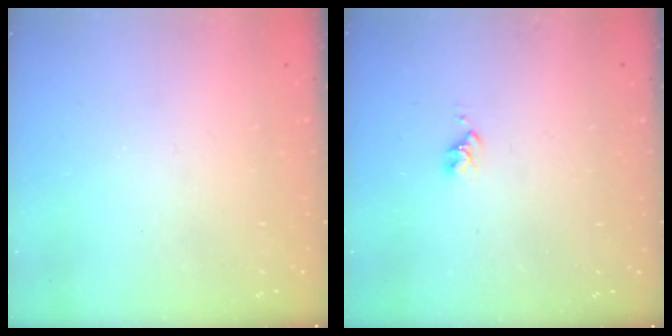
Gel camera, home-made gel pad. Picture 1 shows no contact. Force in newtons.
{"total": 2.8, "press": 2.8, "slide": 0.3}